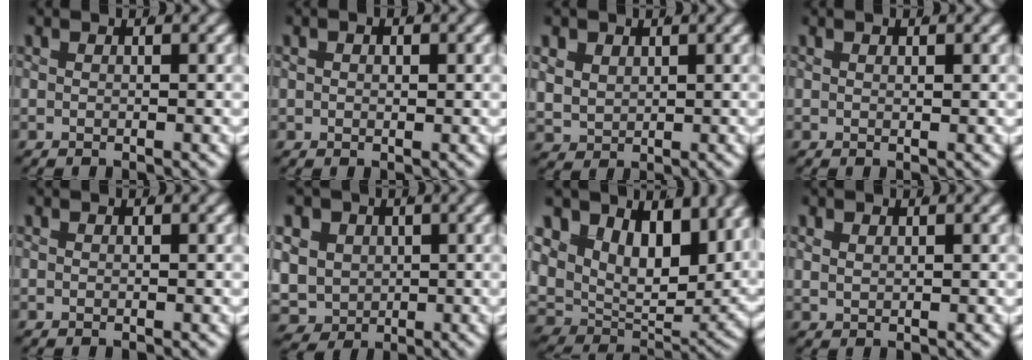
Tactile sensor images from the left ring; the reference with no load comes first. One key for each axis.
{"total": 0.9, "fx": -0.1, "fy": 0.8, "fz": 0.5, "tx": -0.014, "ty": -0.007, "tz": 0.001}
{"total": 4.9, "fx": -0.1, "fy": 4.5, "fz": 1.7, "tx": -0.079, "ty": -0.029, "tz": 0.007}
{"total": 0.0}
{"total": 0.0}
{"total": 10.6, "fx": -2.7, "fy": 9.8, "fz": 3.2, "tx": -0.119, "ty": -0.066, "tz": -0.038}
{"total": 13.3, "fx": 2.2, "fy": 9.8, "fz": 8.7, "tx": -0.161, "ty": -0.024, "tz": 0.027}
{"total": 1.6, "fx": 0.5, "fy": 1.4, "fz": 0.6, "tx": -0.027, "ty": -0.007, "tz": 0.012}